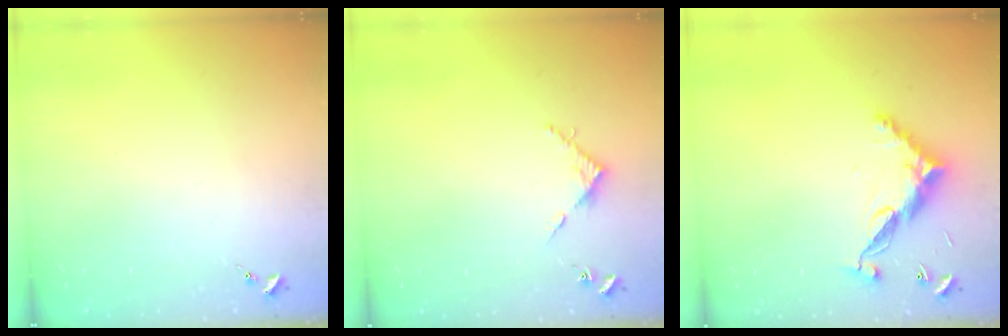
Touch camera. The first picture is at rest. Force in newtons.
{"total": 4.7, "press": 4.7, "slide": 0.2}
{"total": 12.8, "press": 12.8, "slide": 0.4}